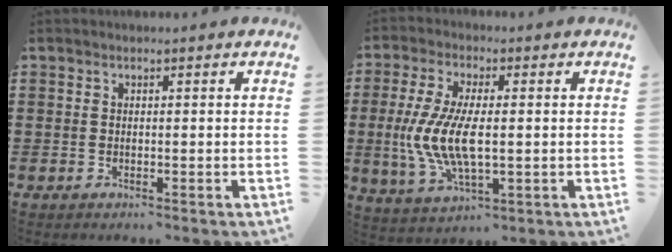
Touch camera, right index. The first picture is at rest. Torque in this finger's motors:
{"motor_torque": [1.57, -0.57, 1.05, 0.21]}